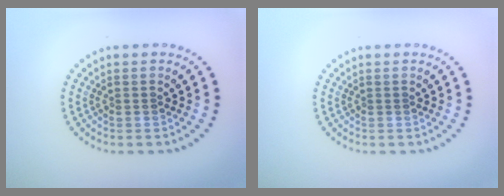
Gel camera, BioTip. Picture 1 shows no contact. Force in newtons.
{"total": 0.0}